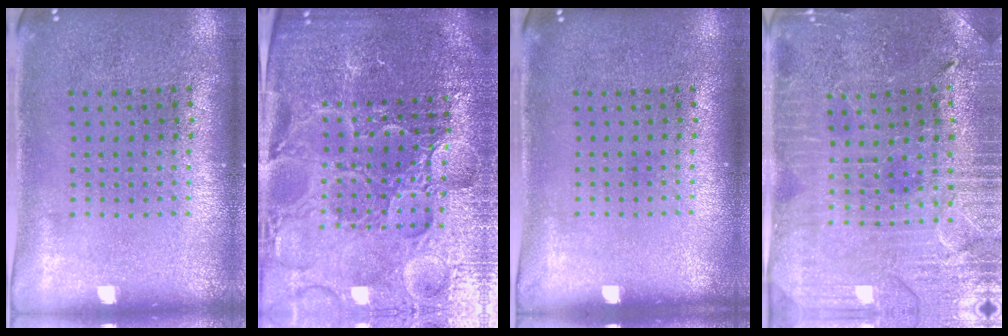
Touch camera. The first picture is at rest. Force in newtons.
{"total": 5.8, "press": 5.3, "slide": 2.3}
{"total": 0.0}
{"total": 1.8, "press": 1.8, "slide": 0.4}